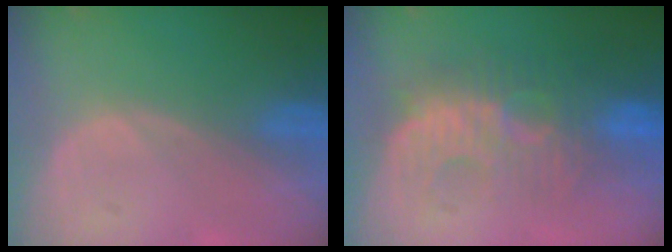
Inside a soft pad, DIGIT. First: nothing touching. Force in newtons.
{"total": 8.9, "press": 8.8, "slide": 1.6}